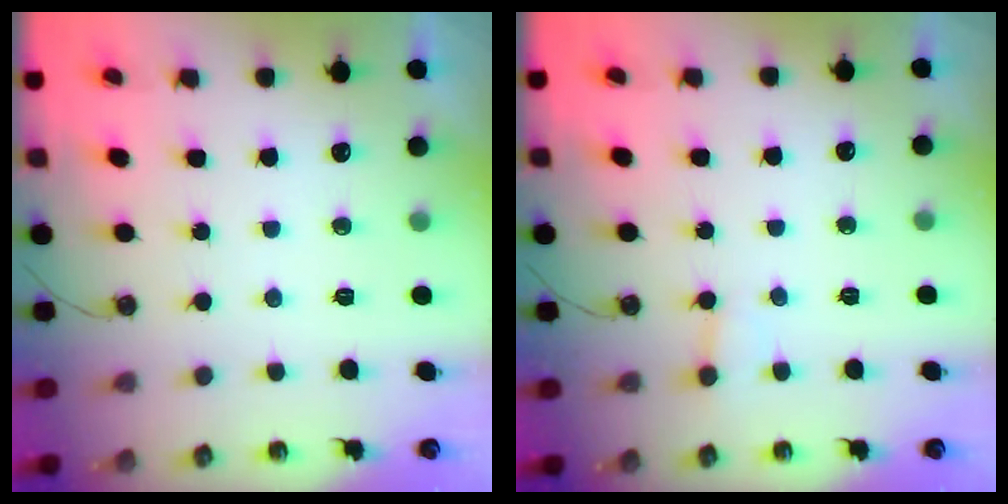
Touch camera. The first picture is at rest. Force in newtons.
{"total": 2.7, "press": 2.7, "slide": 0.2}